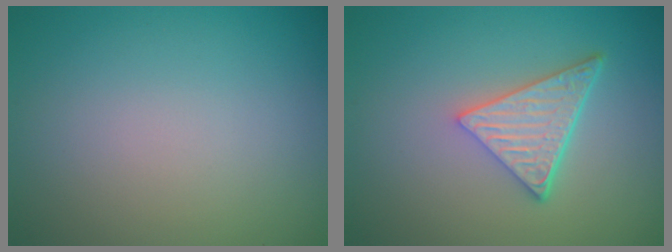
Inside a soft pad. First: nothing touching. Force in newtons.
{"total": 4.7, "press": 3.4, "slide": 3.3}